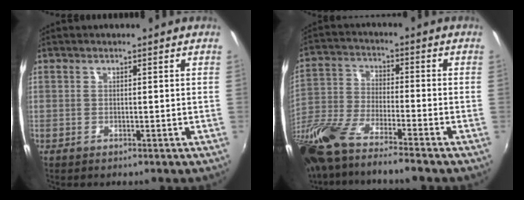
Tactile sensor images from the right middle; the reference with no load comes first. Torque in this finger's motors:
{"motor_torque": [1.09, -1.05, 0.43, 0.21]}